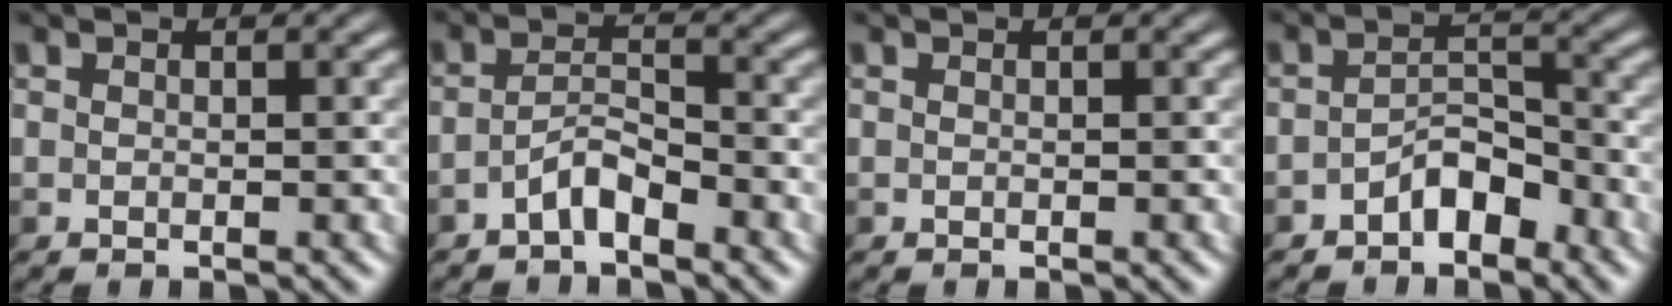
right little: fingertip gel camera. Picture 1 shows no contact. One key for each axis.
{"total": 3.4, "fx": -3.1, "fy": 0.3, "fz": 1.4, "tx": -0.034, "ty": 0.008, "tz": -0.062}
{"total": 0.0}
{"total": 3.3, "fx": -3.2, "fy": 0.5, "fz": 0.7, "tx": -0.010, "ty": 0.014, "tz": -0.059}